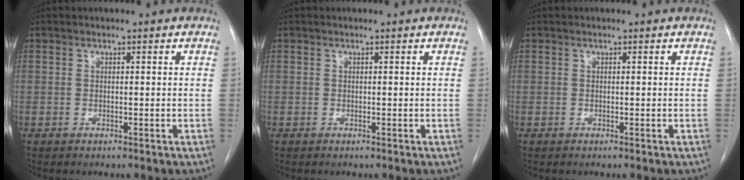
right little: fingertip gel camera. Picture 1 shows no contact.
{"total": 0.0}
{"total": 0.0}